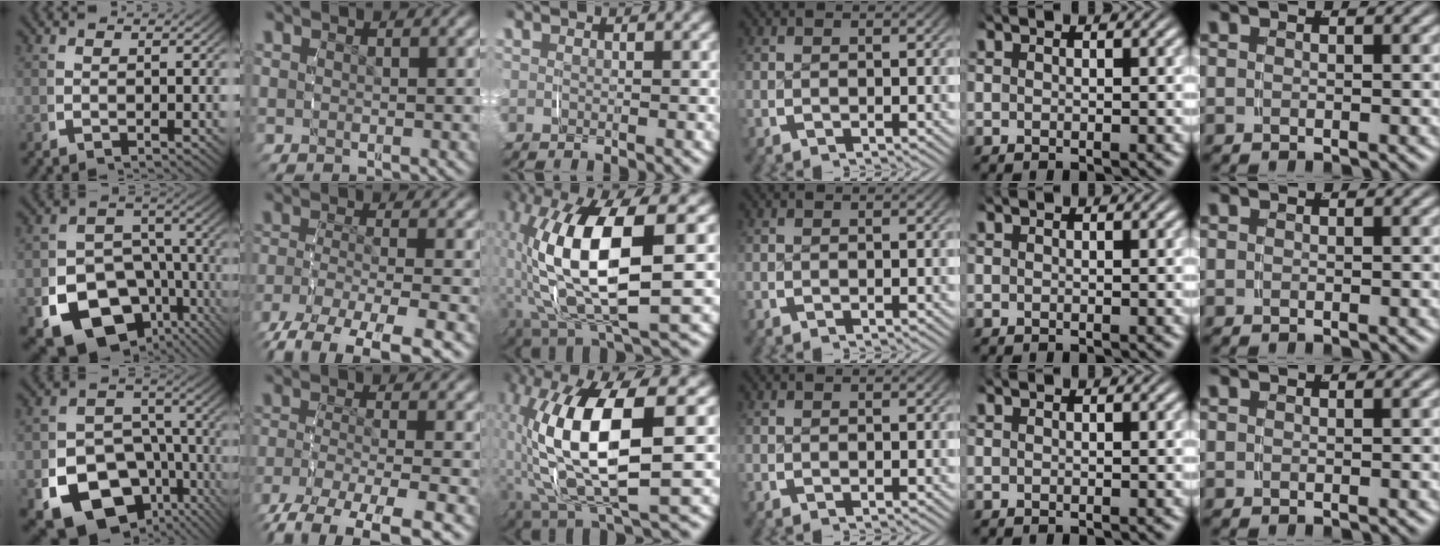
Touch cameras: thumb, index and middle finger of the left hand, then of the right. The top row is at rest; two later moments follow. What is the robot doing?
{"motion": "grasp_and_lifting", "object": "shorts"}